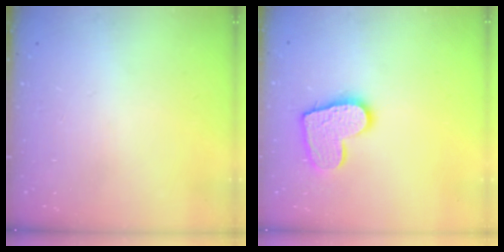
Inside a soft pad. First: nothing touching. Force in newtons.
{"total": 11.6, "press": 11.6, "slide": 0.8}